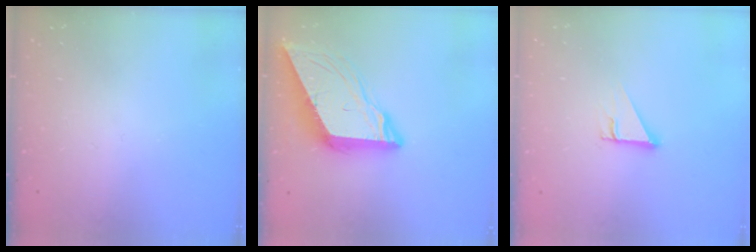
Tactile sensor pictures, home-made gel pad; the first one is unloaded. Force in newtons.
{"total": 9.3, "press": 9.2, "slide": 0.8}
{"total": 2.7, "press": 2.7, "slide": 0.0}